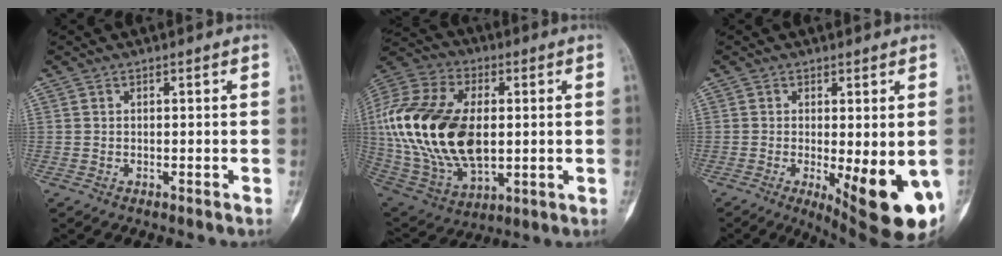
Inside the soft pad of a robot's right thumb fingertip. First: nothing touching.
{"total": 26.7, "force": [1.4, 16.0, 21.4], "torque": [-0.438, -0.007, 0.033]}
{"total": 13.8, "force": [-3.9, 4.3, 12.5], "torque": [-0.133, -0.019, -0.038]}